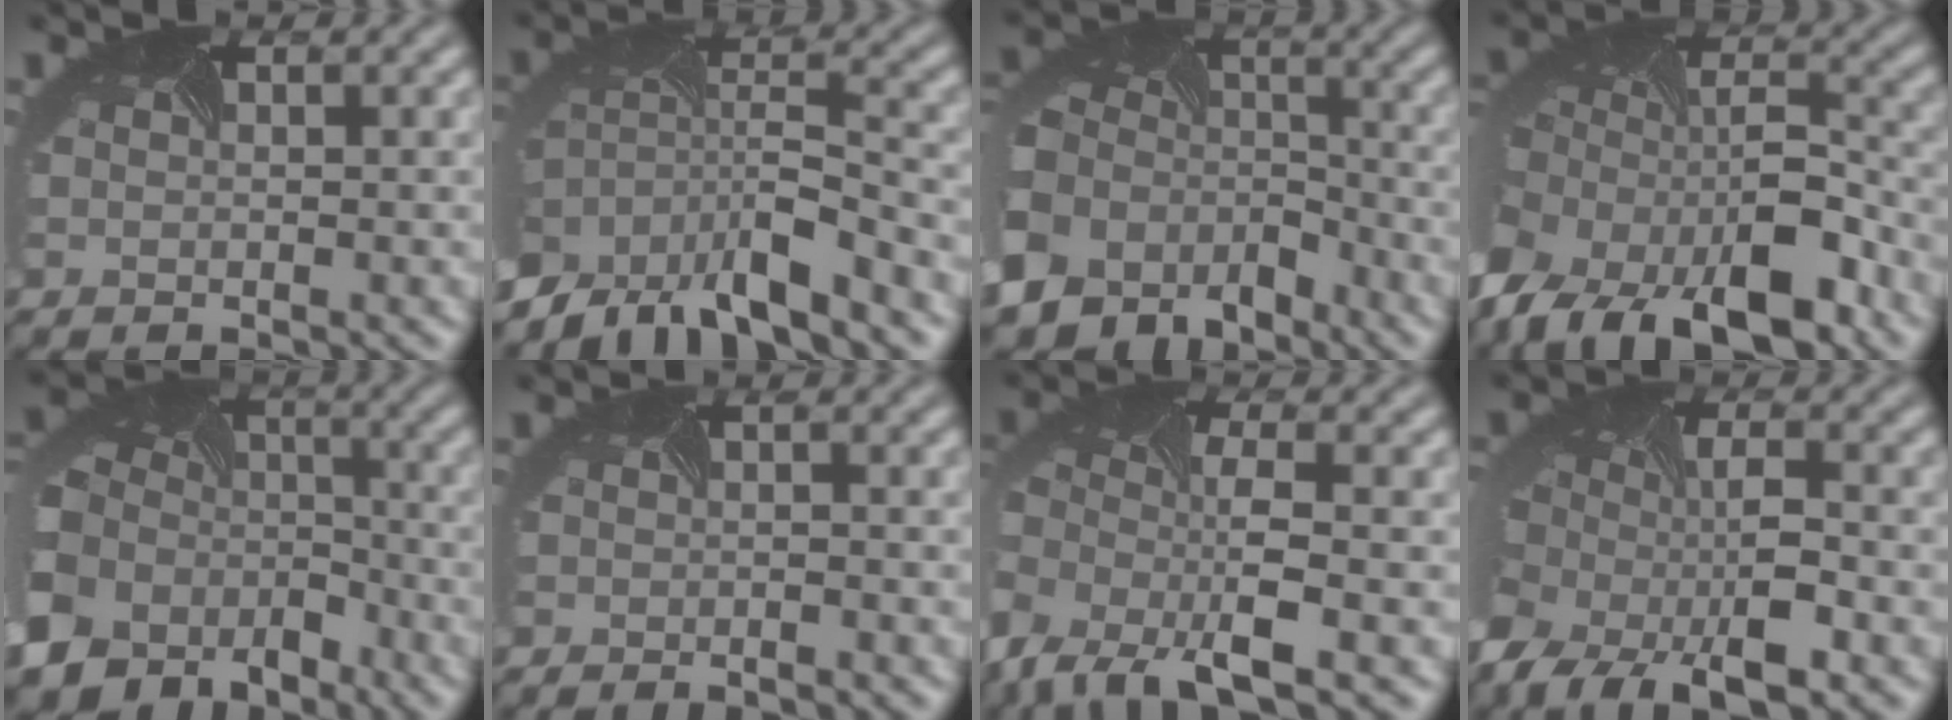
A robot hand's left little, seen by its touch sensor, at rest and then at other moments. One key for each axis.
{"total": 7.4, "fx": -5.7, "fy": 2.5, "fz": 4.0, "tx": -0.066, "ty": -0.010, "tz": -0.107}
{"total": 11.7, "fx": -6.6, "fy": 8.5, "fz": 4.6, "tx": -0.129, "ty": -0.043, "tz": -0.101}
{"total": 13.8, "fx": -7.9, "fy": 6.8, "fz": 9.0, "tx": -0.179, "ty": -0.033, "tz": -0.126}
{"total": 14.8, "fx": -7.8, "fy": 11.4, "fz": 5.4, "tx": -0.147, "ty": -0.063, "tz": -0.116}
{"total": 1.3, "fx": -1.2, "fy": 0.0, "fz": 0.5, "tx": -0.005, "ty": -0.018, "tz": -0.013}
{"total": 7.8, "fx": -4.7, "fy": 2.8, "fz": 5.6, "tx": -0.114, "ty": -0.011, "tz": -0.095}
{"total": 11.4, "fx": -6.3, "fy": 5.6, "fz": 7.7, "tx": -0.167, "ty": -0.052, "tz": -0.094}